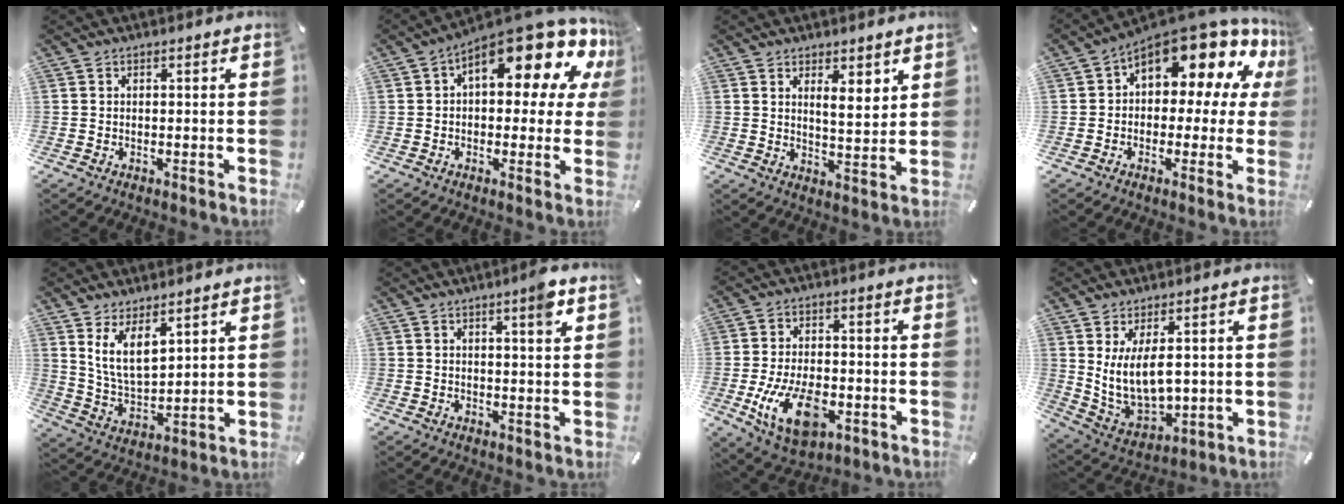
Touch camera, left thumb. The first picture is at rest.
{"total": 17.8, "force": [9.2, 6.9, 13.5], "torque": [-0.183, -0.082, 0.148]}
{"total": 5.7, "force": [3.8, 2.3, 3.5], "torque": [-0.049, -0.028, 0.062]}
{"total": 14.9, "force": [9.1, 7.4, 9.2], "torque": [-0.138, -0.076, 0.155]}
{"total": 9.1, "force": [5.7, 4.3, 5.7], "torque": [-0.134, -0.025, 0.103]}
{"total": 4.5, "force": [2.3, 0.5, 3.9], "torque": [-0.056, -0.007, 0.031]}
{"total": 14.6, "force": [-4.3, 8.6, 10.9], "torque": [-0.198, -0.004, -0.073]}
{"total": 11.5, "force": [3.7, 6.2, 9.0], "torque": [-0.195, -0.027, 0.068]}